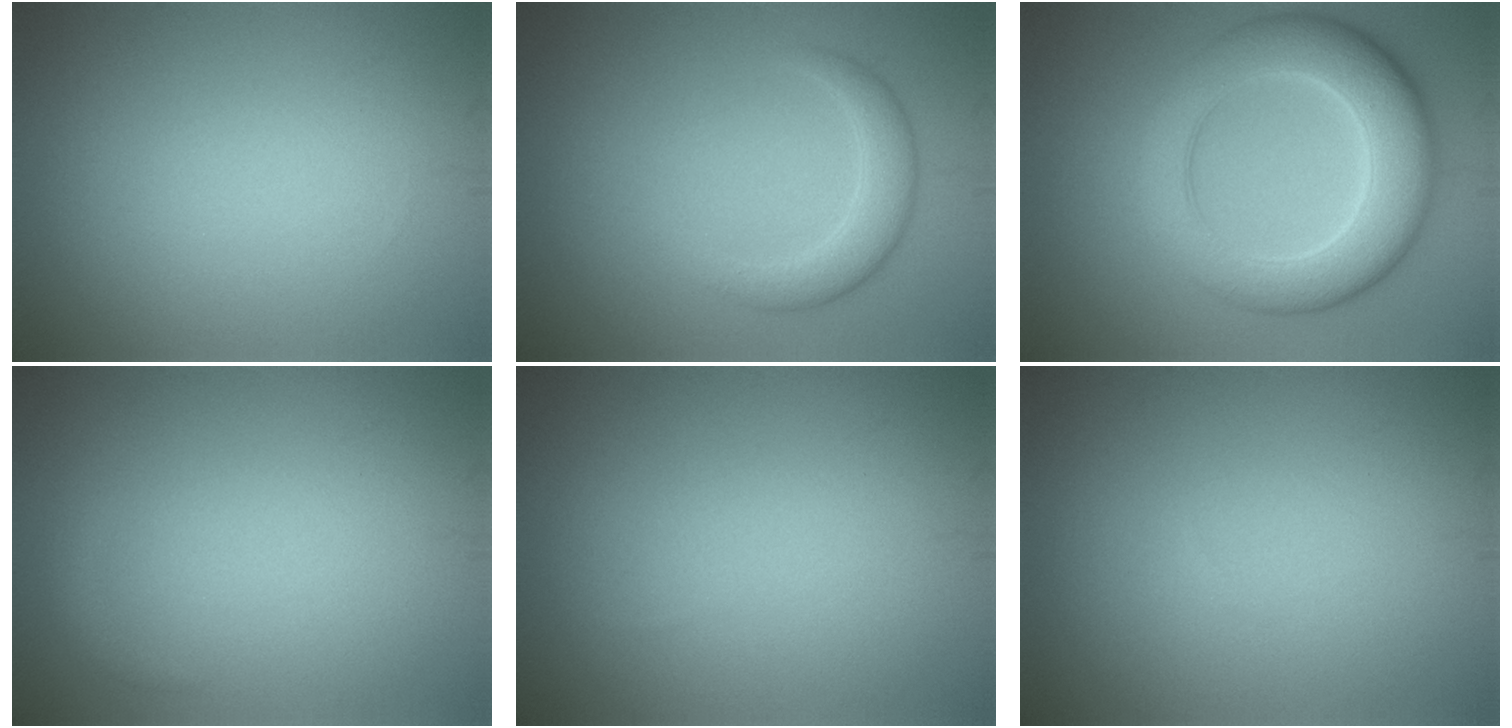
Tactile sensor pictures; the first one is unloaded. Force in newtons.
{"total": 2.7, "press": 2.7, "slide": 0.2}
{"total": 9.0, "press": 9.0, "slide": 0.4}
{"total": 0.7, "press": 0.7, "slide": 0.1}
{"total": 0.0}
{"total": 0.0}